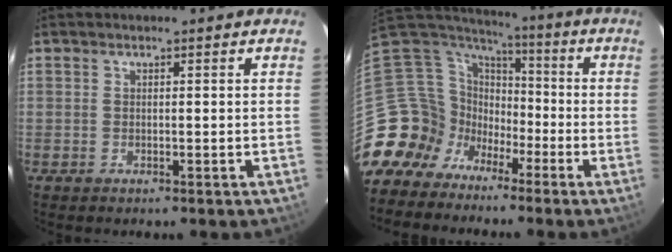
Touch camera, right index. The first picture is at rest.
{"total": 13.6, "force": [-7.4, 11.2, 2.5], "torque": [-0.081, 0.037, -0.146]}